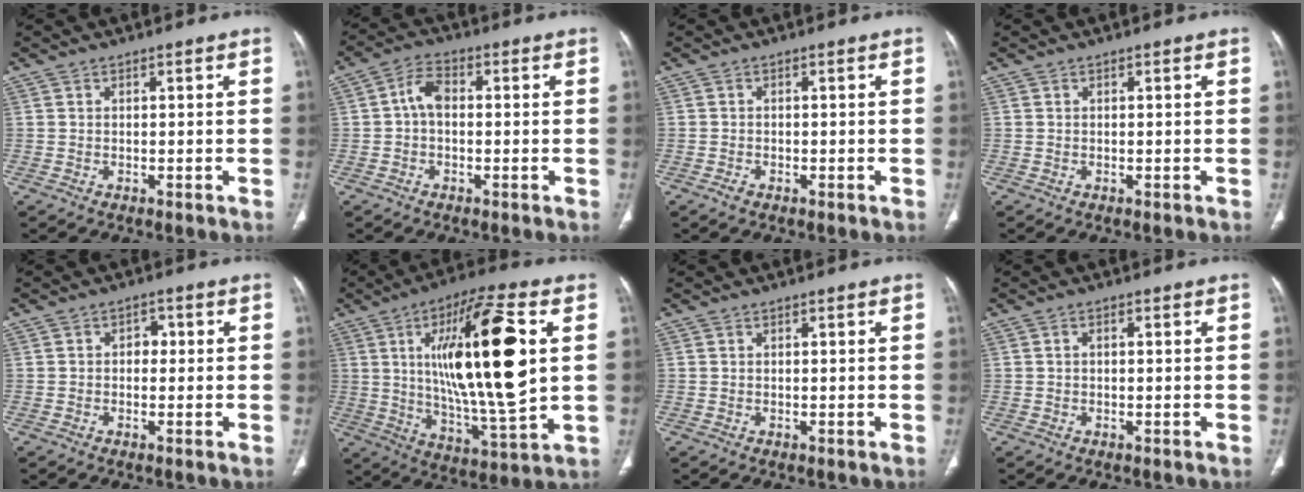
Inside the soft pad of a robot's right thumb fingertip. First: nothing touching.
{"total": 4.7, "force": [-0.1, 3.1, 3.6], "torque": [-0.059, 0.016, -0.011]}
{"total": 1.1, "force": [-0.7, 0.6, 0.5], "torque": [-0.014, 0.000, -0.014]}
{"total": 0.0}
{"total": 2.3, "force": [0.0, 1.7, 1.5], "torque": [-0.007, 0.007, -0.007]}
{"total": 24.4, "force": [4.6, 6.0, 23.2], "torque": [-0.393, -0.016, 0.074]}
{"total": 0.0}
{"total": 0.9, "force": [0.0, 0.5, 0.7], "torque": [-0.011, 0.004, -0.001]}